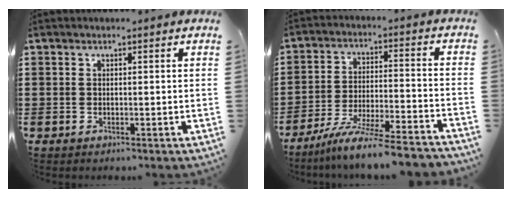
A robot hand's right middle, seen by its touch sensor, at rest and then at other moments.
{"total": 8.9, "force": [-8.1, -0.5, 3.7], "torque": [-0.065, -0.002, -0.156]}